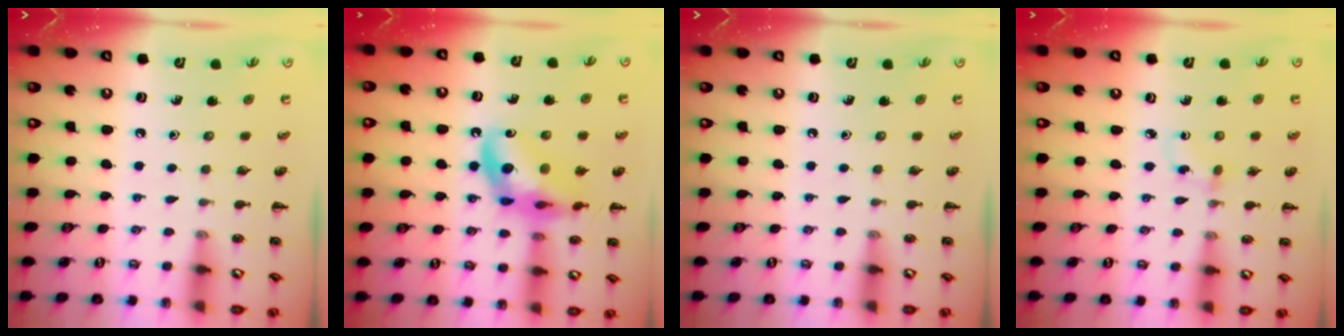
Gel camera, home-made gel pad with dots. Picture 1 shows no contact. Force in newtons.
{"total": 15.2, "press": 14.8, "slide": 3.4}
{"total": 0.0}
{"total": 2.0, "press": 1.7, "slide": 1.0}